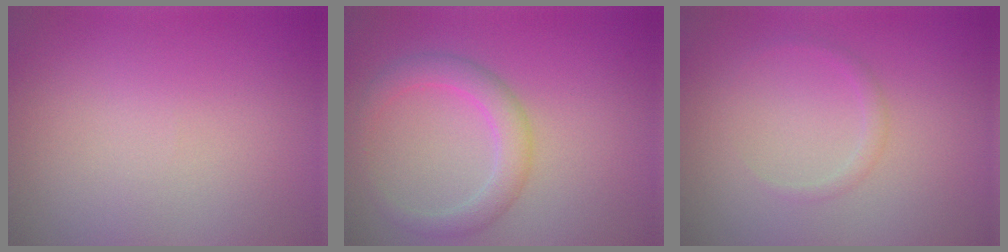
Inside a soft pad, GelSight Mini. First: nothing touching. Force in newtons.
{"total": 2.9, "press": 2.9, "slide": 0.2}
{"total": 0.8, "press": 0.8, "slide": 0.0}